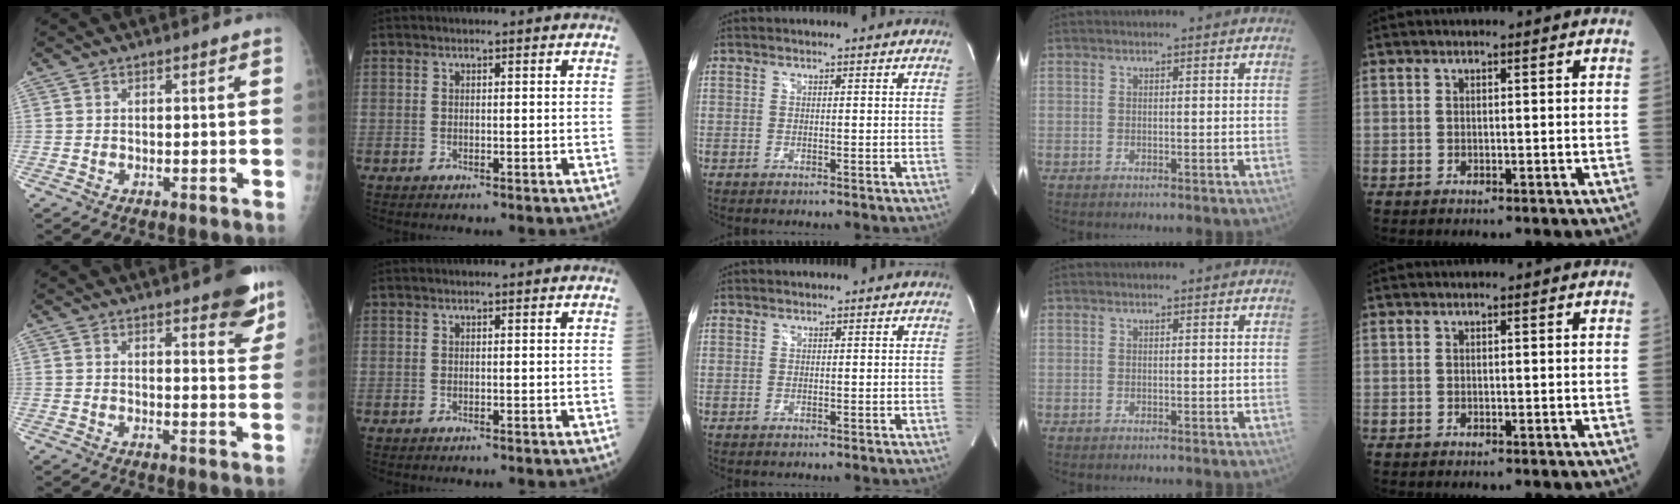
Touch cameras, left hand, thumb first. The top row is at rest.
{"thumb": {"total": 8.5, "force": [5.7, 2.7, 5.6], "torque": [-0.040, -0.030, 0.068]}, "middle": {"total": 0.8, "force": [0.7, 0.5, -0.1], "torque": [0.003, 0.001, 0.010]}}